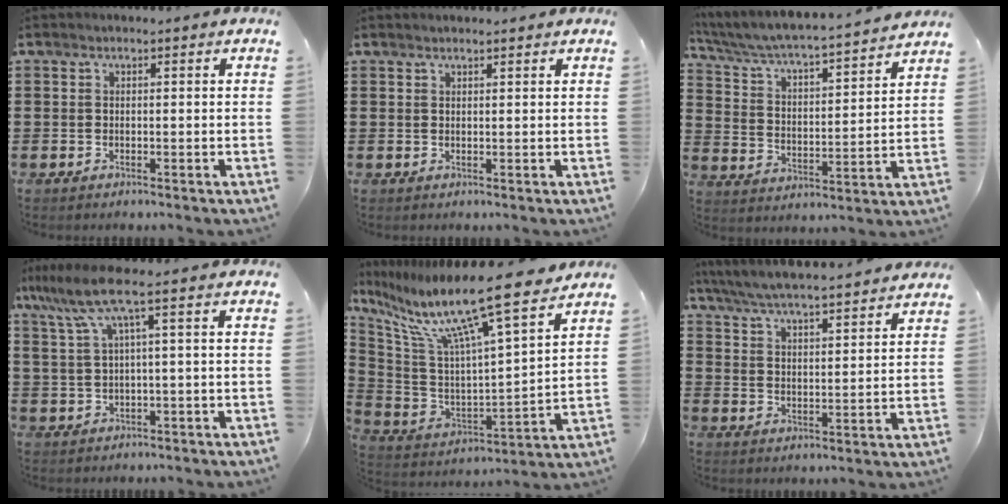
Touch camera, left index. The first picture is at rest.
{"total": 0.8, "force": [0.8, 0.1, 0.0], "torque": [-0.003, 0.000, 0.015]}
{"total": 4.2, "force": [3.9, 0.1, 1.6], "torque": [-0.053, -0.038, 0.056]}
{"total": 7.1, "force": [2.1, 0.8, 6.8], "torque": [-0.159, -0.013, 0.027]}
{"total": 13.3, "force": [9.9, 0.0, 8.9], "torque": [-0.196, -0.074, 0.158]}
{"total": 5.7, "force": [5.5, -0.2, 1.5], "torque": [-0.054, -0.038, 0.093]}